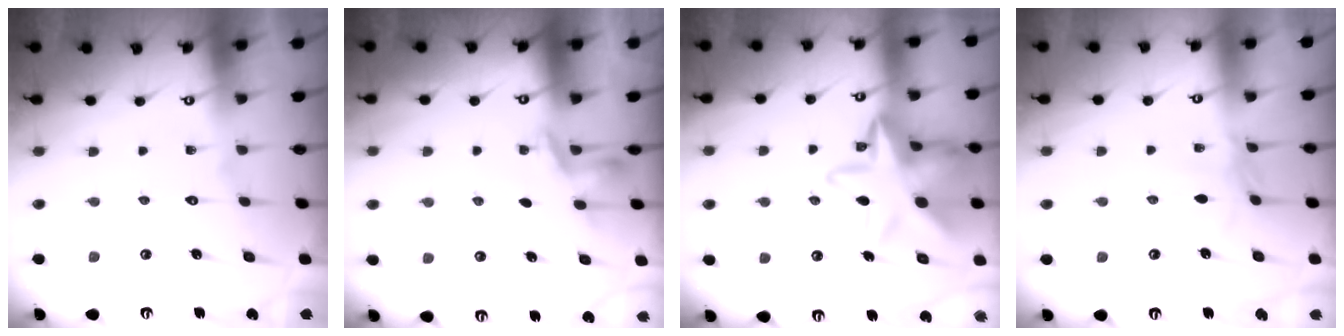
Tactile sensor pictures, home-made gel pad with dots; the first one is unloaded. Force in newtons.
{"total": 2.7, "press": 2.4, "slide": 1.2}
{"total": 17.1, "press": 17.0, "slide": 2.2}
{"total": 2.7, "press": 2.6, "slide": 0.5}